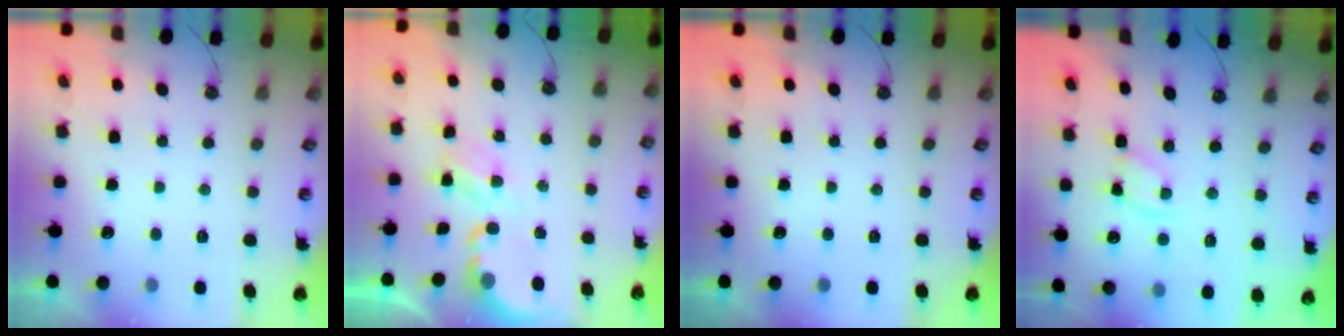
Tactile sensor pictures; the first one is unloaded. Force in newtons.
{"total": 4.0, "press": 4.0, "slide": 0.1}
{"total": 0.0}
{"total": 2.9, "press": 2.9, "slide": 0.1}